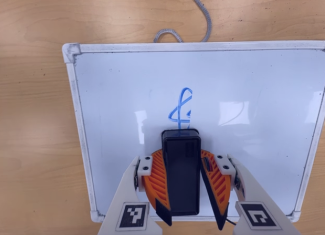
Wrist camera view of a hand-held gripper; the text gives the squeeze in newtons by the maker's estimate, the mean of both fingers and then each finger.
{"total": 9.0, "left": 9.6, "right": 8.4}